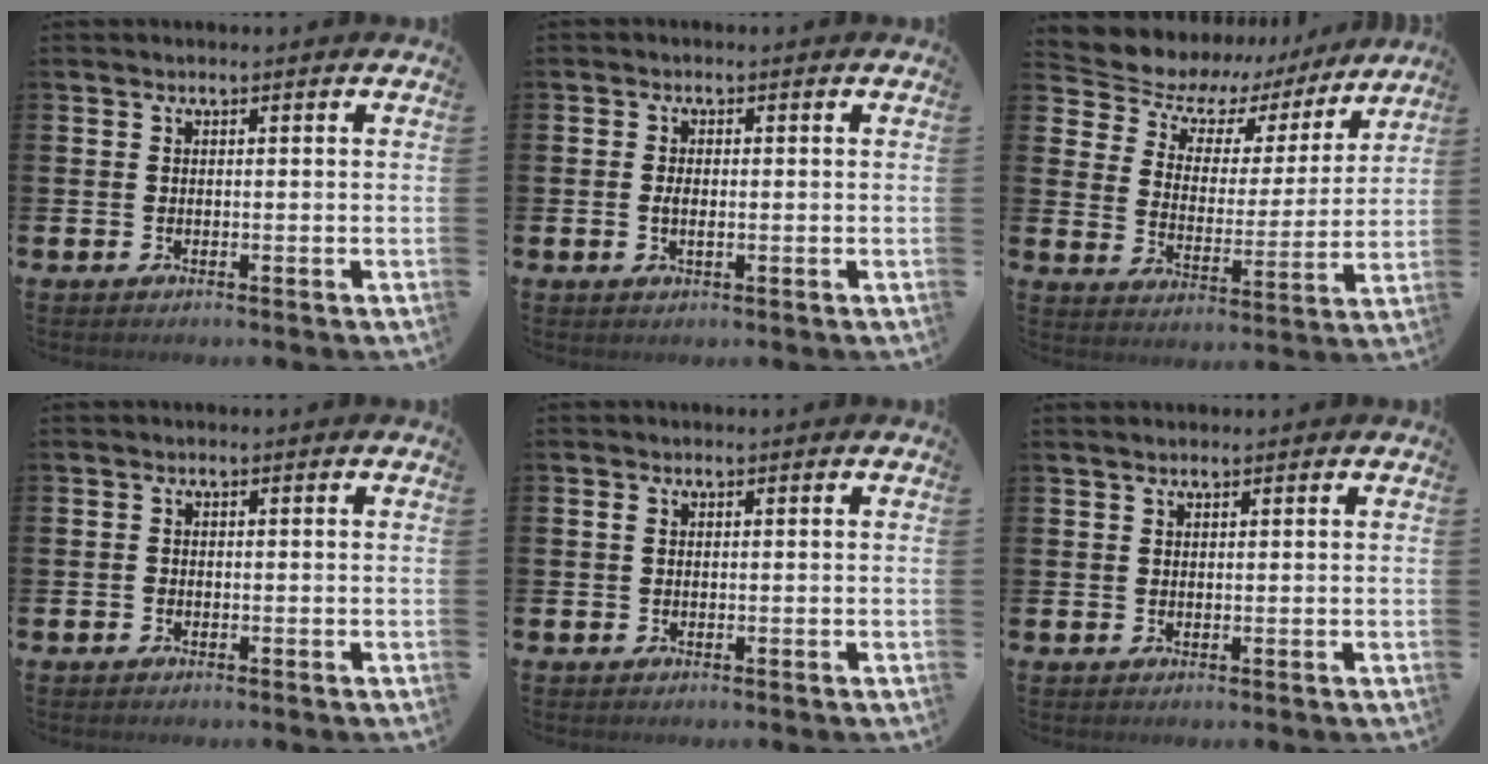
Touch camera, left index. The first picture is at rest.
{"total": 1.6, "force": [0.0, 0.8, 1.4], "torque": [-0.021, 0.000, -0.003]}
{"total": 6.1, "force": [4.4, 4.0, 1.2], "torque": [-0.054, -0.038, 0.070]}
{"total": 1.0, "force": [-0.9, 0.2, -0.3], "torque": [0.002, 0.003, -0.018]}
{"total": 0.7, "force": [0.2, 0.4, 0.5], "torque": [-0.008, 0.003, 0.002]}
{"total": 1.2, "force": [1.1, 0.3, 0.4], "torque": [-0.003, 0.000, 0.018]}